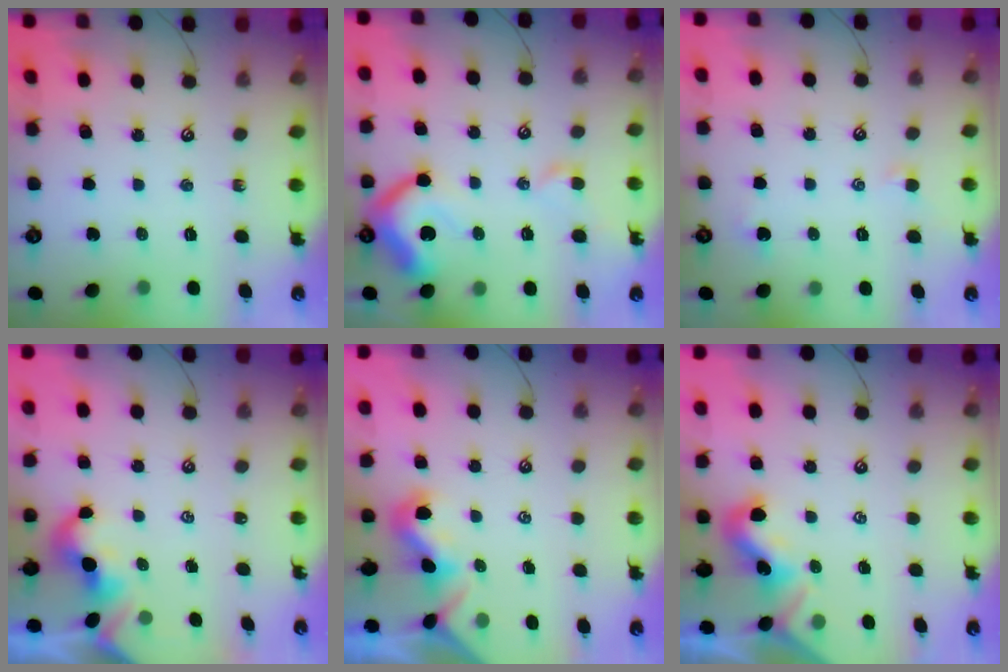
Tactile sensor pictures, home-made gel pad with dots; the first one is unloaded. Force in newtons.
{"total": 11.2, "press": 11.1, "slide": 1.5}
{"total": 0.7, "press": 0.7, "slide": 0.3}
{"total": 2.2, "press": 2.1, "slide": 0.3}
{"total": 0.6, "press": 0.4, "slide": 0.5}
{"total": 2.1, "press": 2.1, "slide": 0.4}